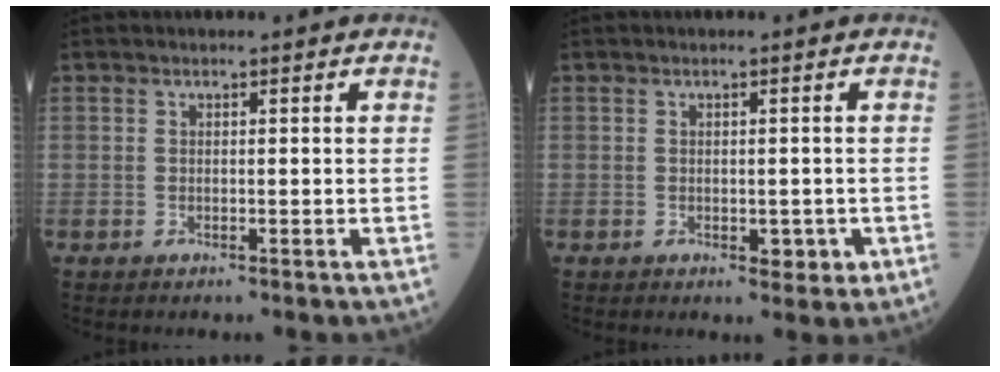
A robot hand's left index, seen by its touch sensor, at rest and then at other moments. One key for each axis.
{"total": 2.4, "fx": -0.8, "fy": 1.5, "fz": 1.8, "tx": -0.017, "ty": 0.002, "tz": -0.005}